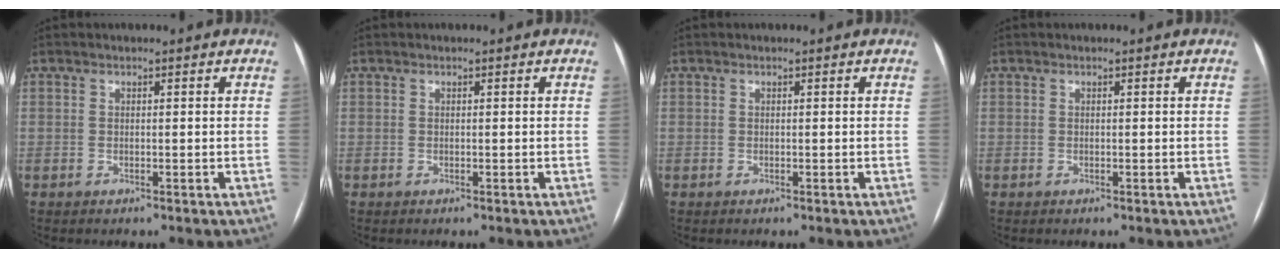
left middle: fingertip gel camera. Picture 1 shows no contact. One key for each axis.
{"total": 0.0}
{"total": 0.0}
{"total": 0.0}